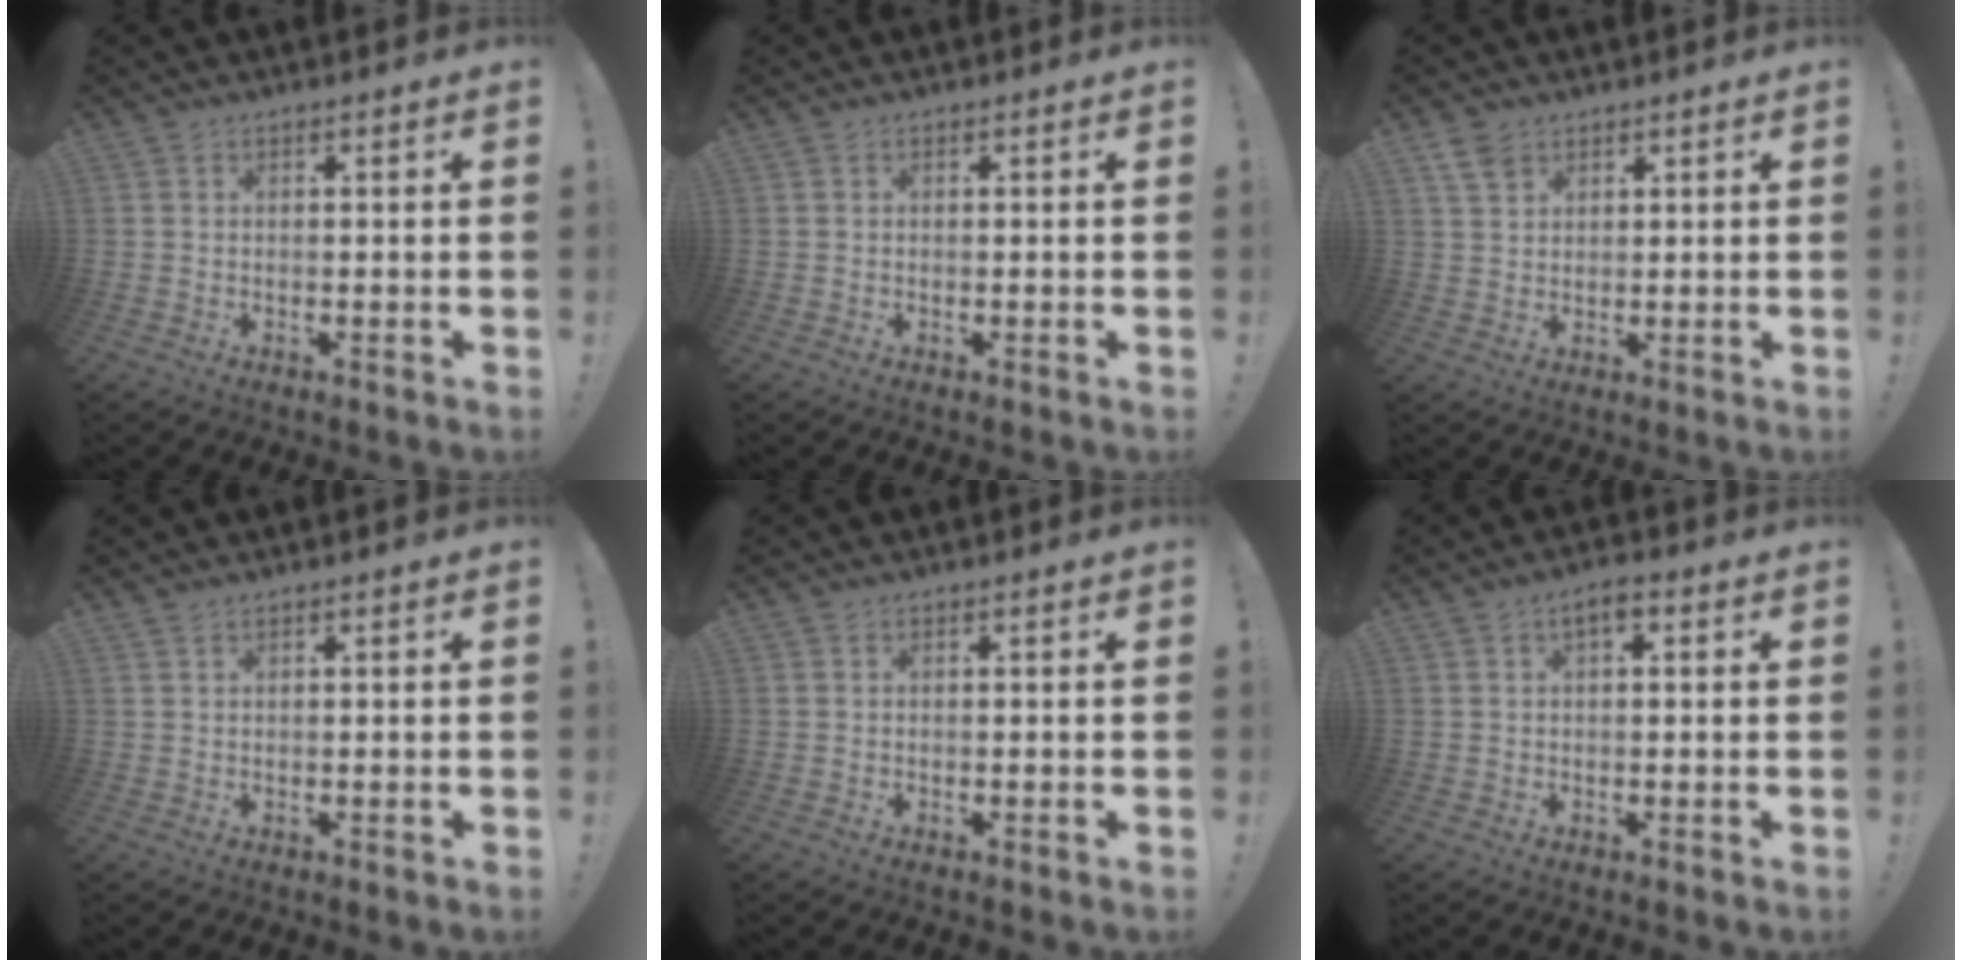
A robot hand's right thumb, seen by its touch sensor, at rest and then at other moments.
{"total": 0.0}
{"total": 5.1, "force": [3.4, 3.4, 1.7], "torque": [-0.022, -0.015, 0.064]}
{"total": 0.7, "force": [0.6, 0.0, 0.4], "torque": [-0.009, 0.000, 0.013]}
{"total": 0.0}
{"total": 2.8, "force": [0.8, 1.2, 2.3], "torque": [-0.039, 0.005, 0.012]}